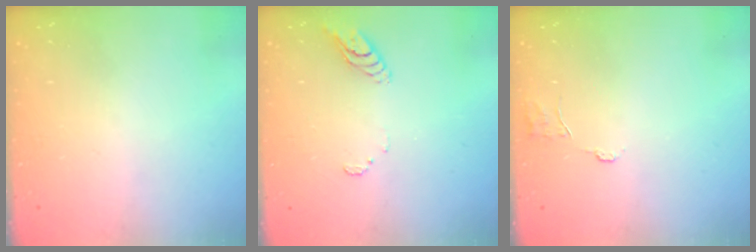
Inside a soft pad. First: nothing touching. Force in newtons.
{"total": 6.7, "press": 6.7, "slide": 0.6}
{"total": 4.2, "press": 4.1, "slide": 0.2}